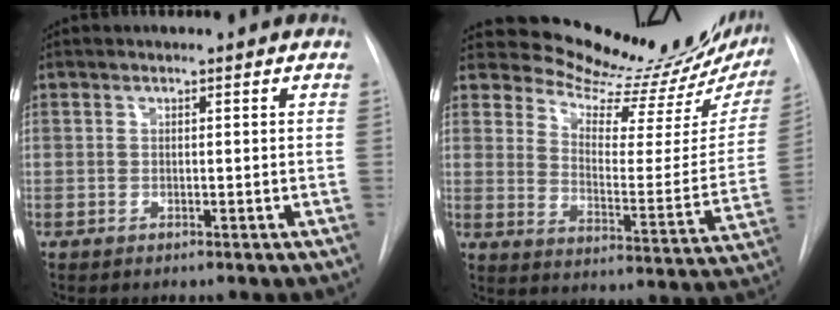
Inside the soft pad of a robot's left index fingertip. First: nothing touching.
{"total": 19.8, "force": [18.8, 2.6, 5.7], "torque": [-0.083, -0.109, 0.236]}